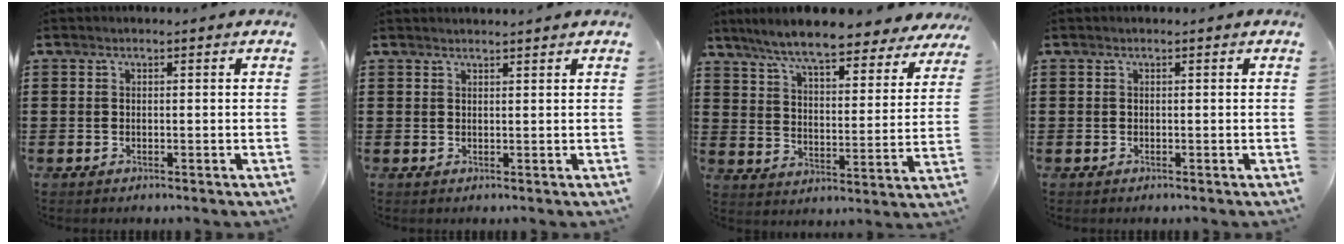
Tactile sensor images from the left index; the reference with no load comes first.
{"total": 1.2, "force": [1.2, -0.1, 0.2], "torque": [-0.005, -0.003, 0.024]}
{"total": 8.3, "force": [7.4, 0.4, 3.7], "torque": [-0.102, -0.042, 0.128]}
{"total": 0.0}